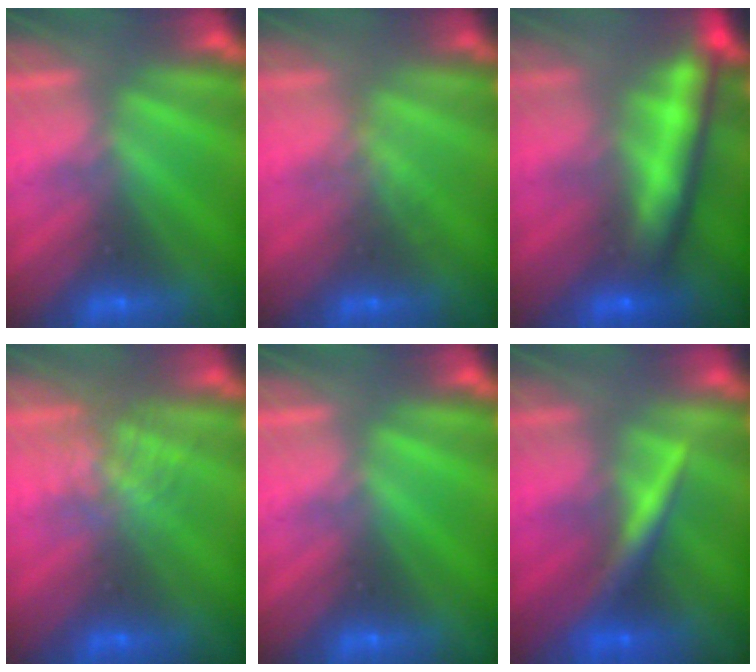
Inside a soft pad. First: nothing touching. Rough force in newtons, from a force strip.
{"total": 1.4}
{"total": 7.0}
{"total": 3.6}
{"total": 0.0}
{"total": 2.3}